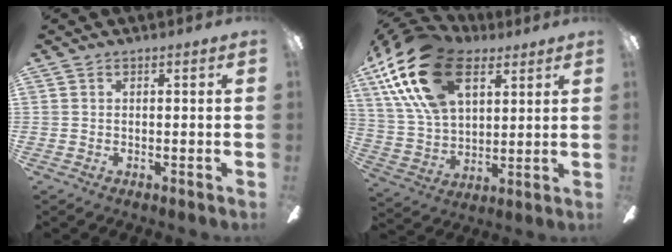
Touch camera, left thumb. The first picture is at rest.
{"total": 23.3, "force": [11.7, 13.1, 15.2], "torque": [-0.318, -0.030, 0.206]}